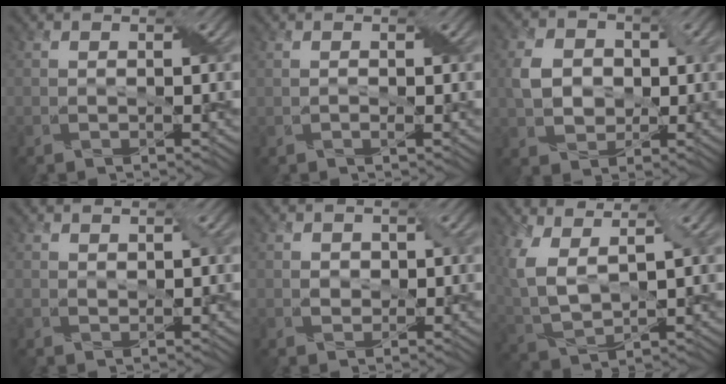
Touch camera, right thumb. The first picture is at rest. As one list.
[{"total": 0.0}, {"total": 4.9, "force": [0.3, 4.1, 2.7], "torque": [-0.060, -0.002, 0.005]}, {"total": 0.7, "force": [0.6, 0.3, 0.1], "torque": [-0.003, -0.004, 0.016]}, {"total": 1.4, "force": [0.1, 1.4, 0.4], "torque": [-0.009, -0.004, 0.003]}, {"total": 8.5, "force": [3.3, 4.1, 6.7], "torque": [-0.176, -0.005, 0.069]}]